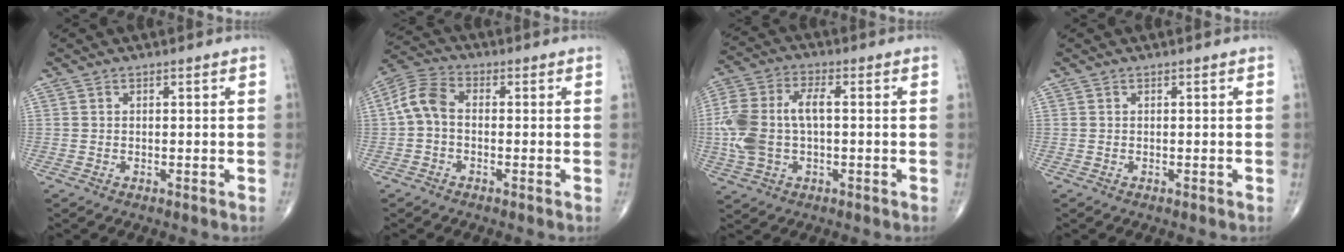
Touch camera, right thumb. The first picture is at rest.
{"total": 6.5, "force": [-0.4, 4.2, 4.9], "torque": [-0.099, 0.022, -0.021]}
{"total": 12.9, "force": [-0.3, 7.1, 10.8], "torque": [-0.248, 0.023, -0.007]}
{"total": 0.0}